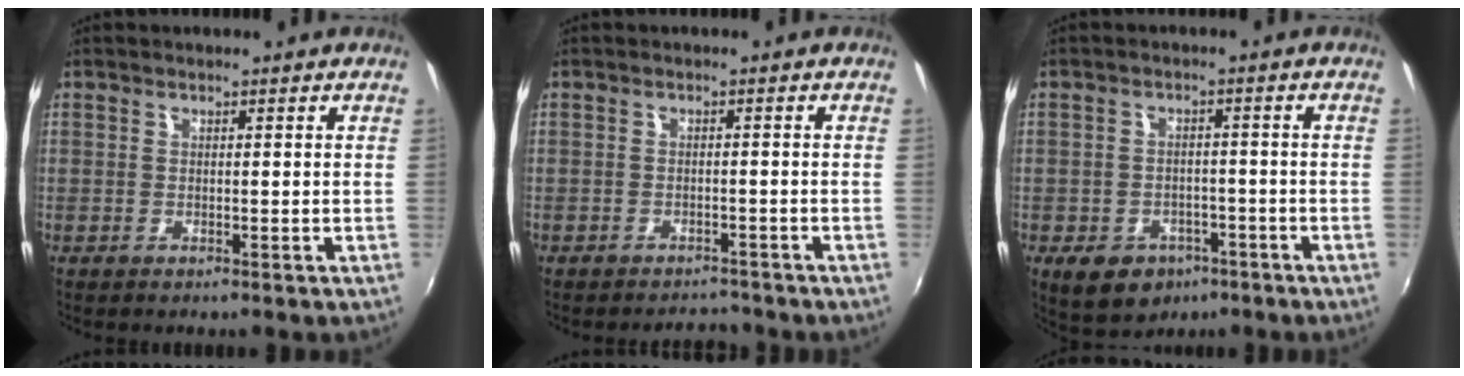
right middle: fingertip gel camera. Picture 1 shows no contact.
{"total": 3.6, "force": [-3.3, 1.2, 0.2], "torque": [-0.011, 0.002, -0.050]}
{"total": 8.9, "force": [-4.8, 6.5, 3.8], "torque": [-0.090, 0.001, -0.056]}